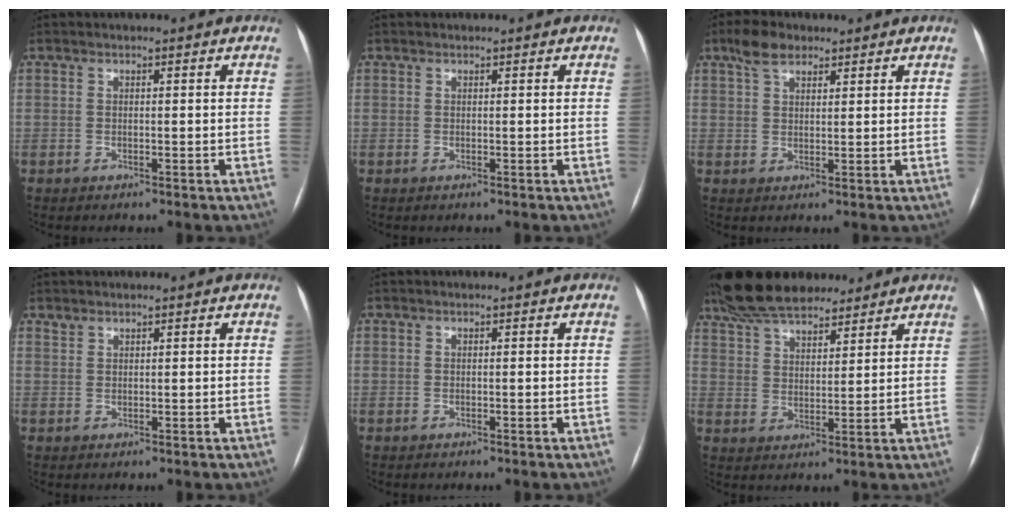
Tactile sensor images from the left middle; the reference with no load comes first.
{"total": 0.0}
{"total": 4.6, "force": [3.3, 2.1, 2.5], "torque": [-0.055, 0.016, 0.063]}
{"total": 0.8, "force": [0.8, 0.1, 0.0], "torque": [-0.005, 0.004, 0.019]}
{"total": 0.0}
{"total": 15.1, "force": [12.6, 4.8, 6.8], "torque": [-0.132, 0.039, 0.220]}